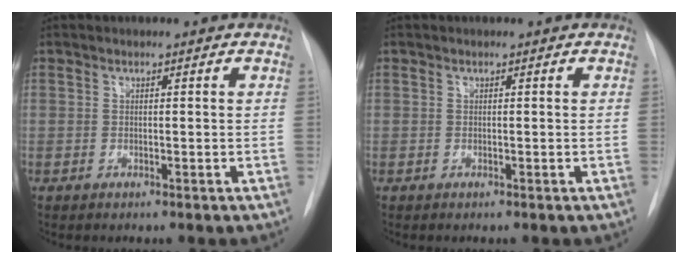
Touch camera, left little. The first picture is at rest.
{"total": 0.0}